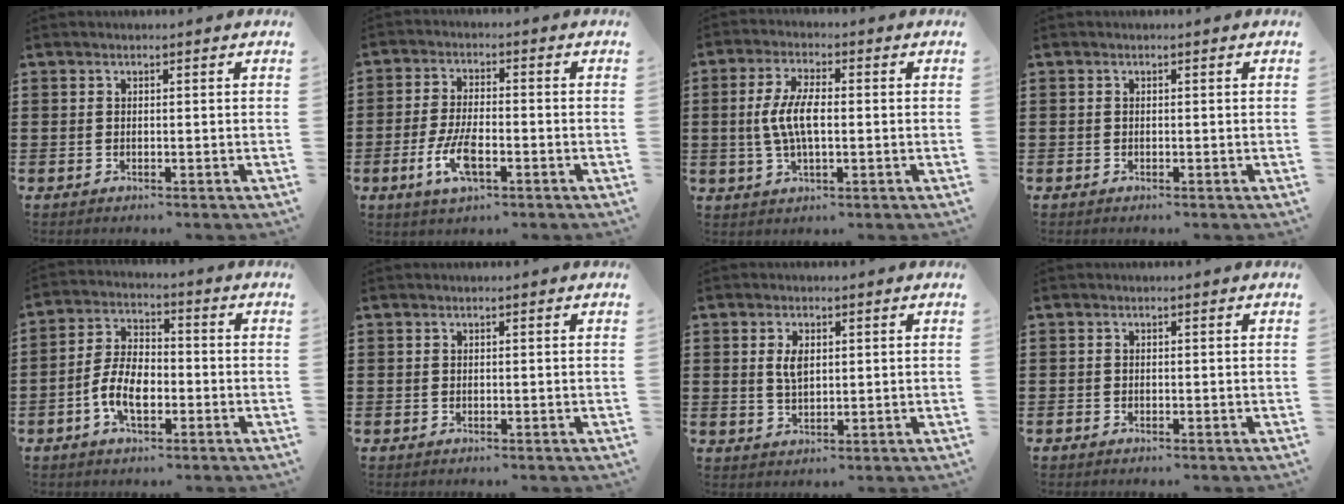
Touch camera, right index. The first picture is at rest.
{"total": 6.8, "force": [-2.7, 2.5, 5.7], "torque": [-0.126, -0.009, -0.051]}
{"total": 6.6, "force": [-0.3, 2.4, 6.2], "torque": [-0.139, -0.004, -0.015]}
{"total": 0.0}
{"total": 7.3, "force": [-2.6, 3.6, 5.8], "torque": [-0.134, 0.000, -0.054]}
{"total": 0.0}
{"total": 3.2, "force": [0.8, 1.6, 2.7], "torque": [-0.057, 0.007, 0.012]}
{"total": 0.5, "force": [-0.4, 0.2, 0.1], "torque": [-0.003, -0.002, -0.009]}